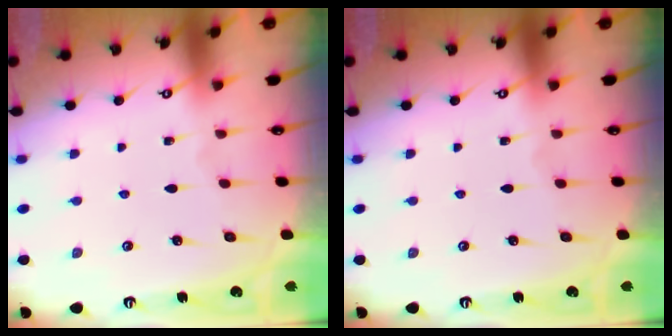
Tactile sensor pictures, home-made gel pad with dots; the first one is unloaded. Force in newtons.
{"total": 0.0}